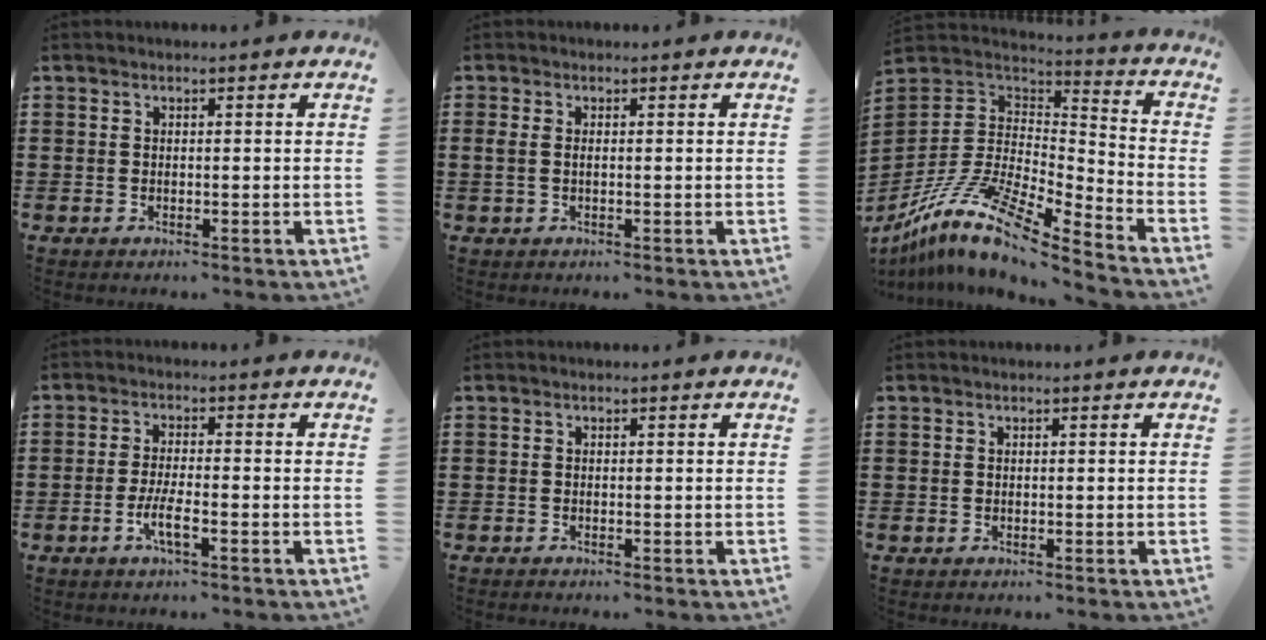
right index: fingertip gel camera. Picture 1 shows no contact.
{"total": 1.3, "force": [-0.1, 0.5, 1.2], "torque": [-0.023, 0.002, -0.003]}
{"total": 12.7, "force": [-9.1, 2.7, 8.4], "torque": [-0.180, 0.009, -0.181]}
{"total": 4.1, "force": [-1.8, 0.7, 3.6], "torque": [-0.072, -0.003, -0.035]}
{"total": 0.5, "force": [-0.5, -0.1, -0.1], "torque": [0.001, -0.002, -0.011]}
{"total": 0.0}